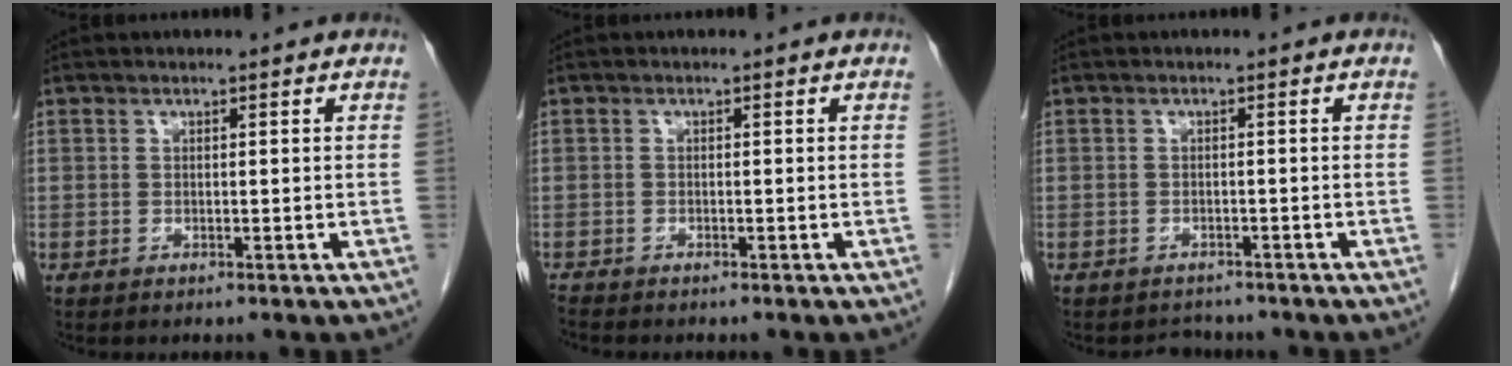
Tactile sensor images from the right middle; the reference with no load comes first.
{"total": 1.3, "force": [-1.3, 0.1, 0.2], "torque": [-0.008, -0.004, -0.023]}
{"total": 2.5, "force": [-2.3, 1.1, -0.1], "torque": [-0.002, -0.001, -0.034]}